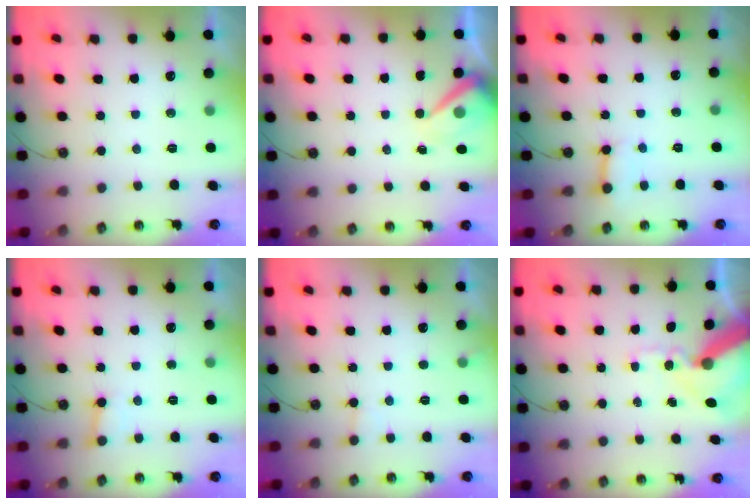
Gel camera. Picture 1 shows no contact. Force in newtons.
{"total": 7.4, "press": 7.3, "slide": 1.0}
{"total": 3.5, "press": 3.5, "slide": 0.4}
{"total": 4.0, "press": 4.0, "slide": 0.4}
{"total": 5.5, "press": 5.5, "slide": 0.7}
{"total": 13.7, "press": 13.5, "slide": 1.9}